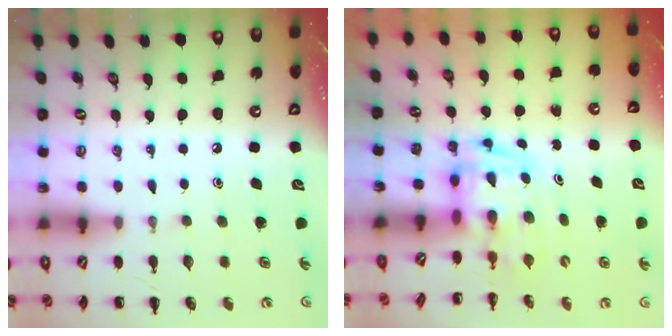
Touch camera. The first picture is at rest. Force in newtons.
{"total": 2.7, "press": 2.7, "slide": 0.5}